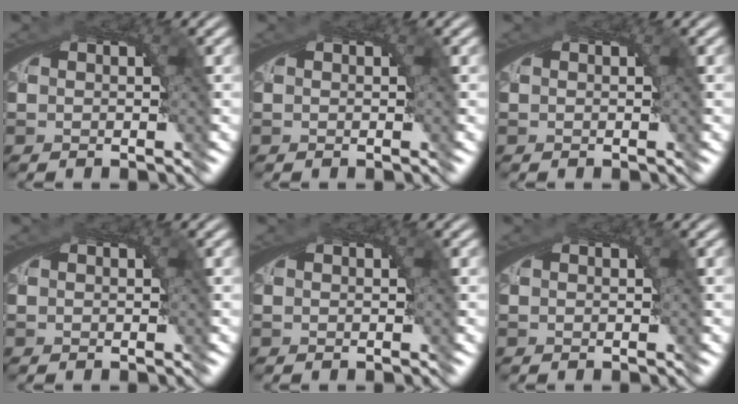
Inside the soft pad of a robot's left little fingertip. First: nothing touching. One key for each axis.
{"total": 0.0}
{"total": 0.0}
{"total": 0.0}
{"total": 0.0}
{"total": 0.0}